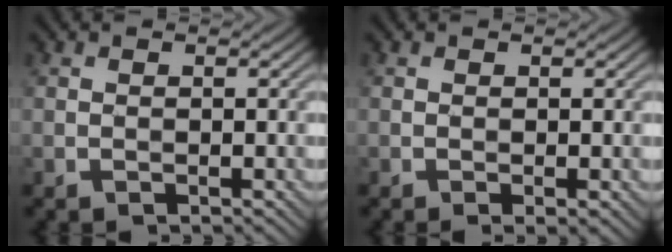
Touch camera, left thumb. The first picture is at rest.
{"total": 1.1, "force": [-0.2, 0.1, 1.0], "torque": [-0.023, -0.002, -0.003]}